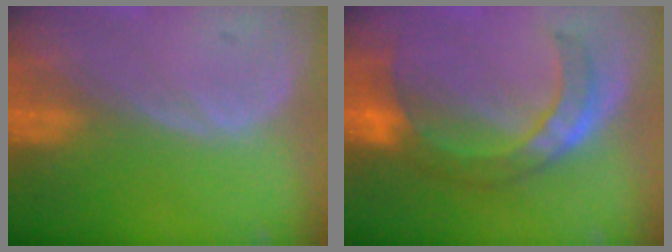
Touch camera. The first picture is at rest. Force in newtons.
{"total": 7.4, "press": 7.2, "slide": 1.8}